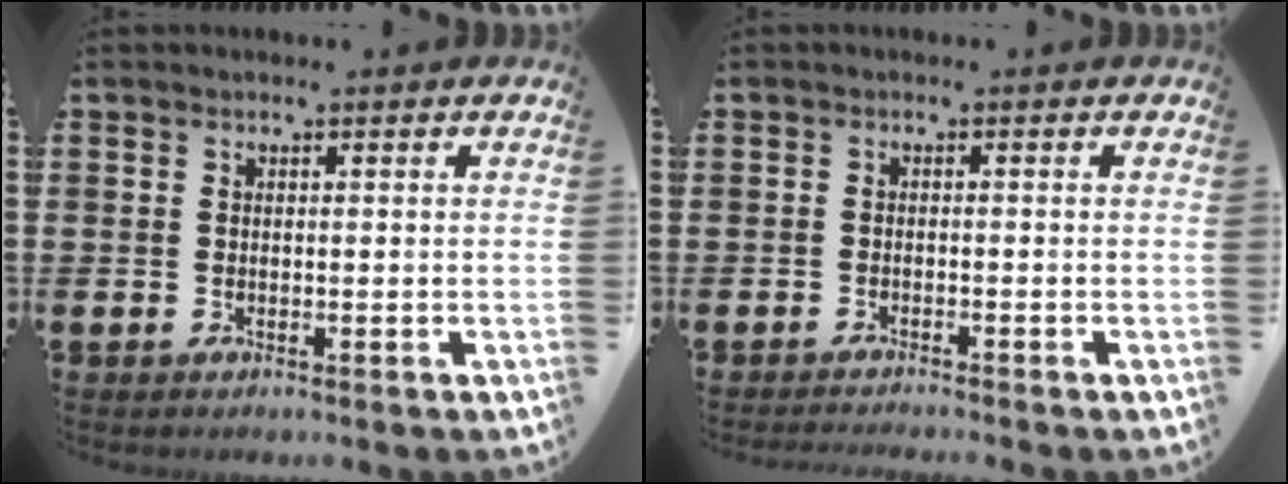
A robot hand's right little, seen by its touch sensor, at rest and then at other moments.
{"total": 0.9, "force": [-0.8, -0.2, 0.1], "torque": [-0.001, -0.001, -0.017]}